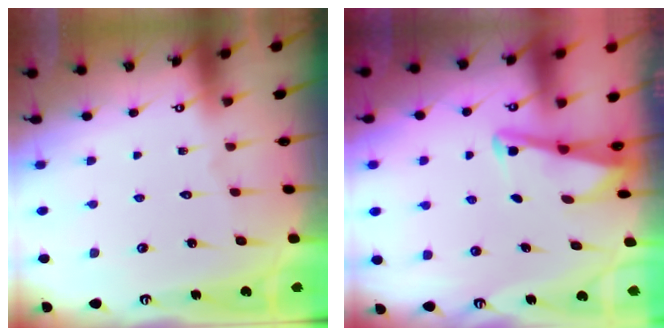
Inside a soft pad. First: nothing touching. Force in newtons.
{"total": 2.9, "press": 2.9, "slide": 0.4}